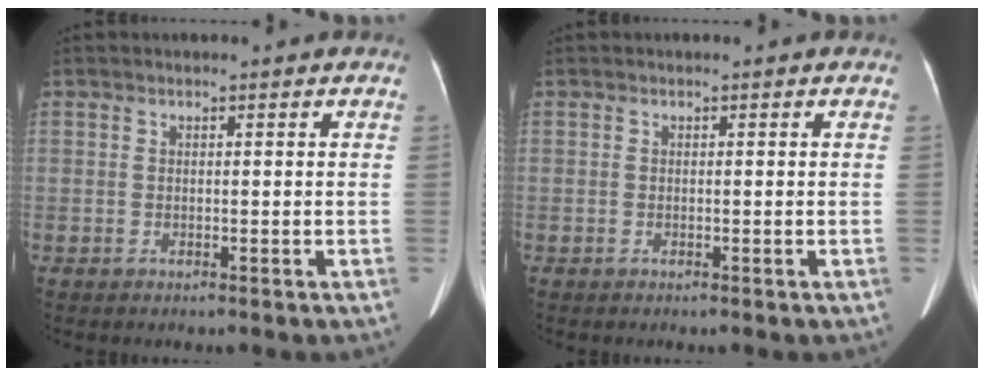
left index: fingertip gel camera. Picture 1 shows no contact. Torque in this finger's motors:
{"motor_torque": [0.03, 0.03, 0.00, 0.00]}